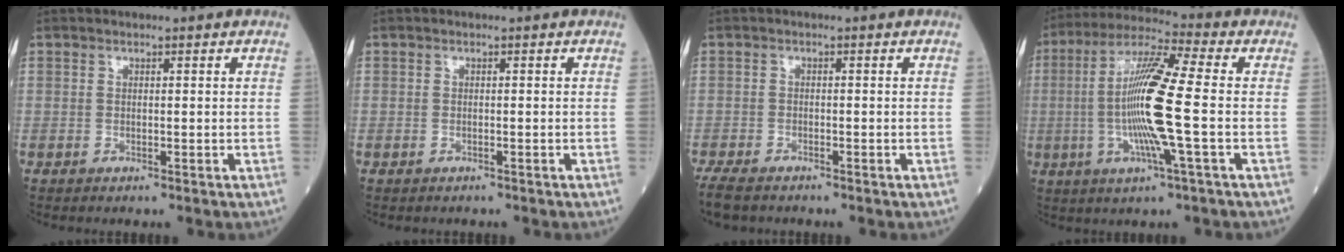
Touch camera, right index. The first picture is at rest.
{"total": 0.9, "force": [-0.7, 0.6, -0.1], "torque": [-0.006, 0.004, -0.012]}
{"total": 5.3, "force": [-4.3, 1.8, 2.4], "torque": [-0.044, -0.012, -0.073]}
{"total": 14.1, "force": [-1.5, -0.2, 14.0], "torque": [-0.278, -0.003, -0.039]}